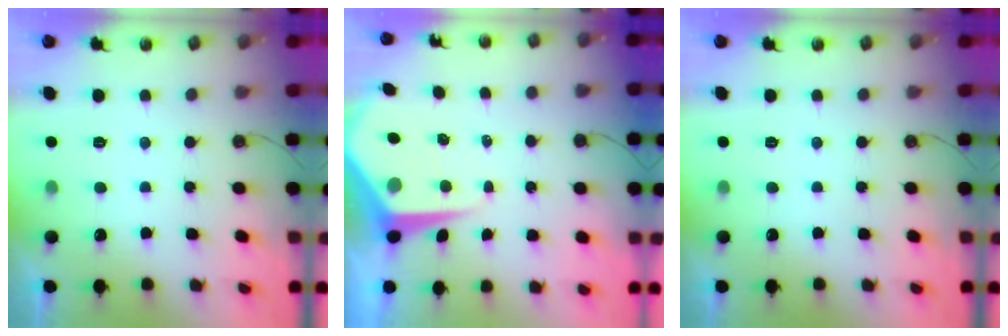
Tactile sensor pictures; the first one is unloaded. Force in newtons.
{"total": 9.0, "press": 9.0, "slide": 0.9}
{"total": 0.0}